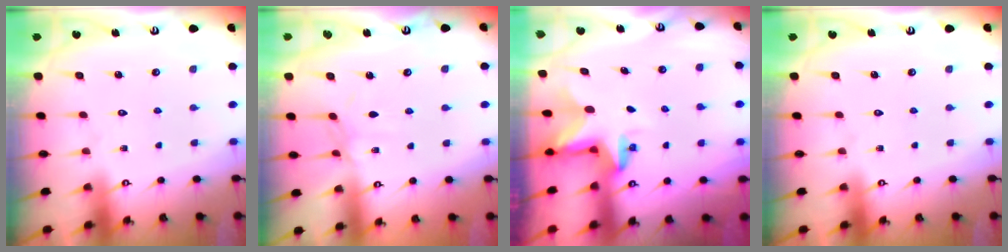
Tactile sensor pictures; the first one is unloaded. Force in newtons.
{"total": 3.2, "press": 3.2, "slide": 0.2}
{"total": 2.8, "press": 2.8, "slide": 0.2}
{"total": 0.0}